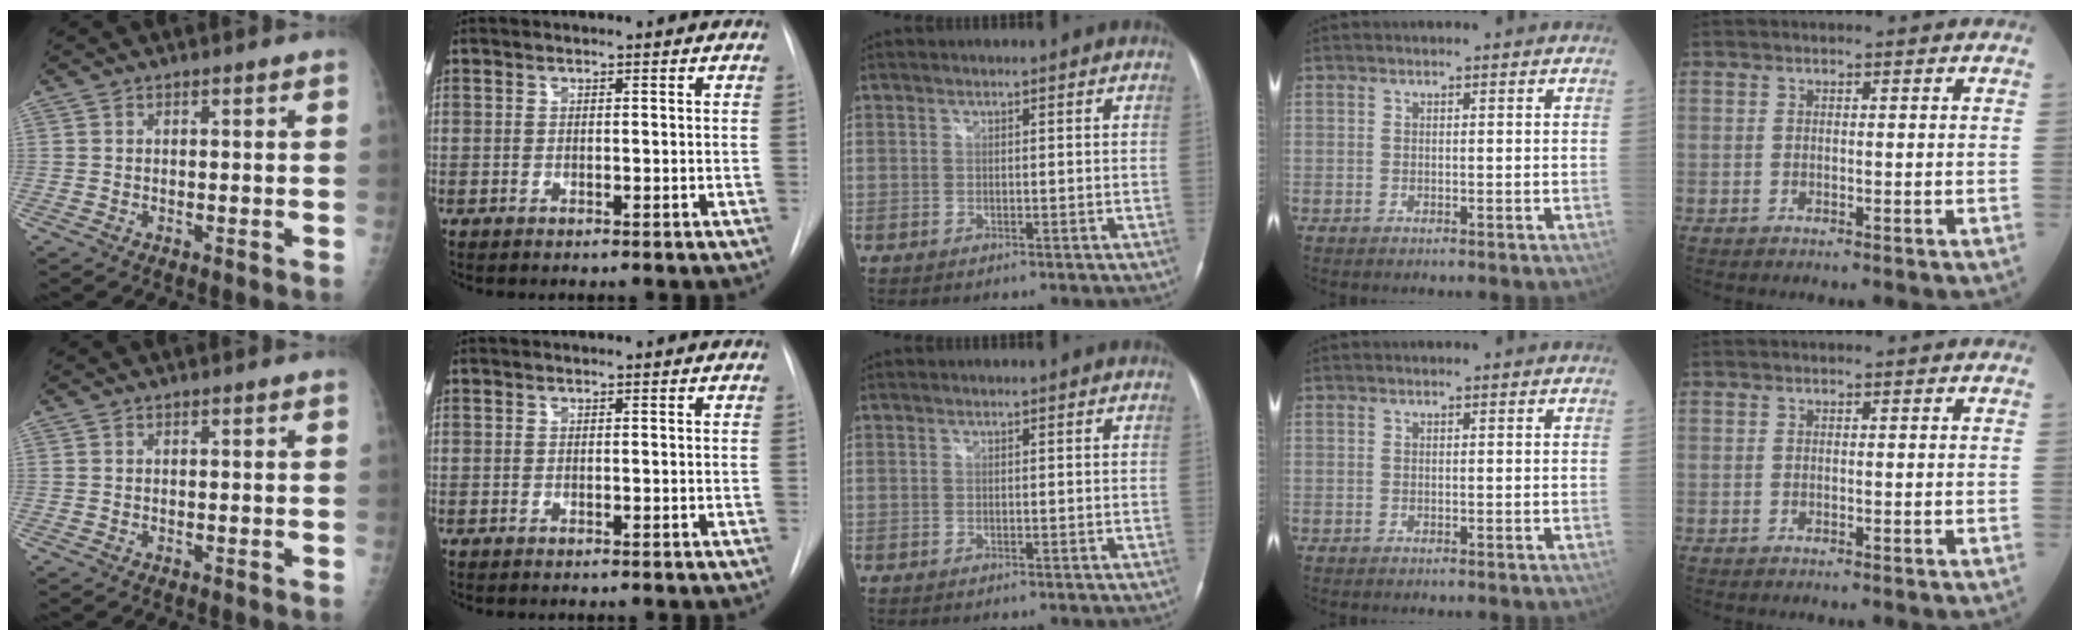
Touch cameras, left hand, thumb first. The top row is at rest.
{}